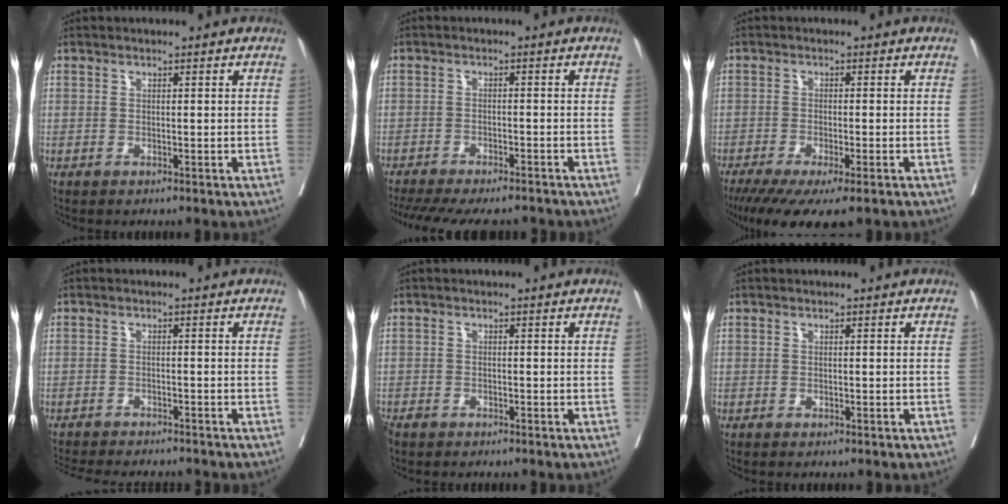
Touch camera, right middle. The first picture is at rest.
{"total": 15.4, "force": [-13.4, 3.9, 6.5], "torque": [-0.152, -0.020, -0.182]}
{"total": 10.0, "force": [-7.2, 1.7, 6.7], "torque": [-0.094, -0.020, -0.114]}
{"total": 11.7, "force": [-10.7, 2.0, 4.2], "torque": [-0.069, -0.011, -0.144]}
{"total": 1.7, "force": [-1.4, 0.9, 0.5], "torque": [-0.012, -0.001, -0.025]}
{"total": 0.0}